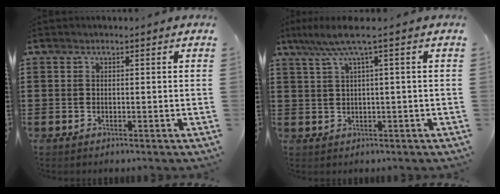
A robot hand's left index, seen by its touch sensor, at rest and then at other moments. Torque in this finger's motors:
{"motor_torque": [0.16, -0.37, 0.22, 0.12]}